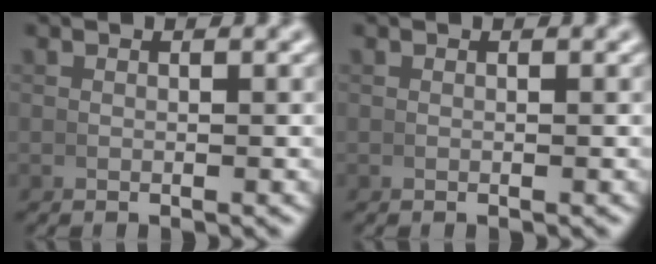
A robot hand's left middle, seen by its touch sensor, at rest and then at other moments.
{"total": 0.0}